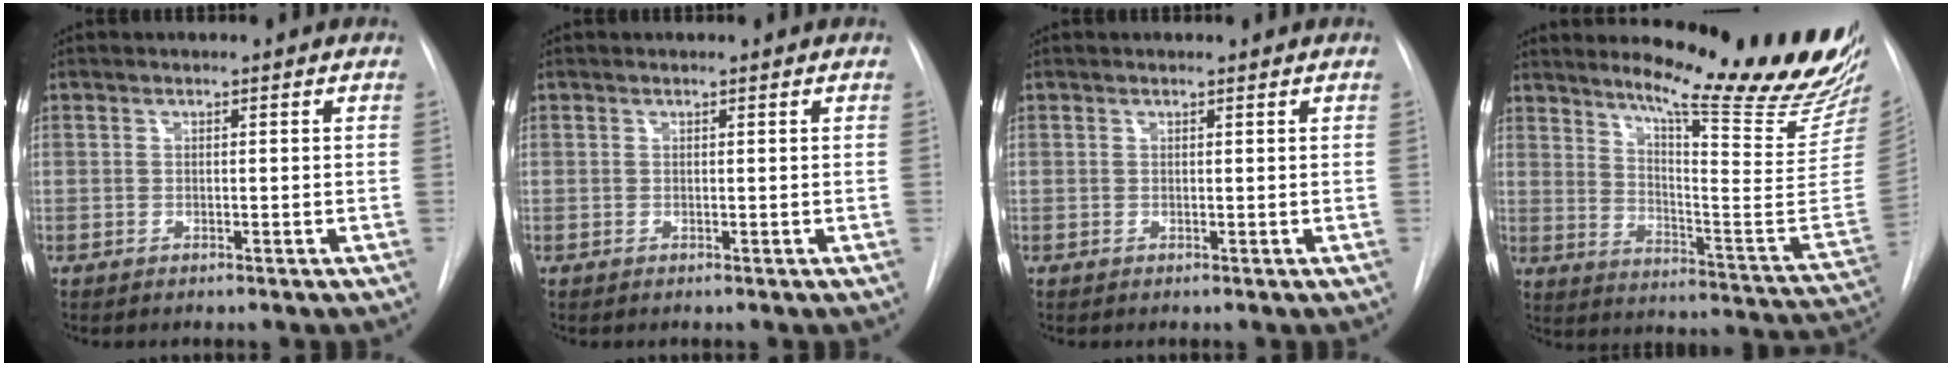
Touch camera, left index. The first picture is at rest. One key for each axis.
{"total": 0.0}
{"total": 0.5, "fx": 0.5, "fy": 0.0, "fz": 0.2, "tx": -0.009, "ty": 0.004, "tz": 0.009}
{"total": 22.8, "fx": 19.4, "fy": 0.5, "fz": 12.0, "tx": -0.177, "ty": -0.110, "tz": 0.256}